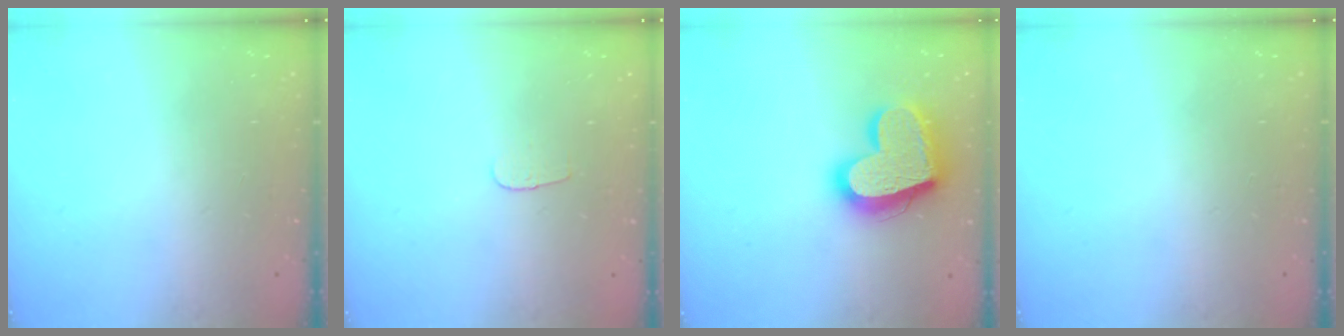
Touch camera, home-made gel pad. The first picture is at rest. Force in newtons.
{"total": 2.9, "press": 2.8, "slide": 0.3}
{"total": 20.5, "press": 20.4, "slide": 1.7}
{"total": 0.0}